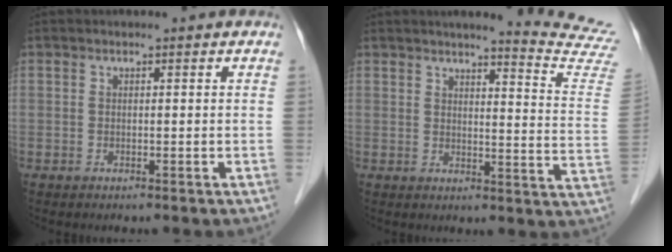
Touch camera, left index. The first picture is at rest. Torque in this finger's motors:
{"motor_torque": [0.88, -1.25, 0.11, -0.01]}